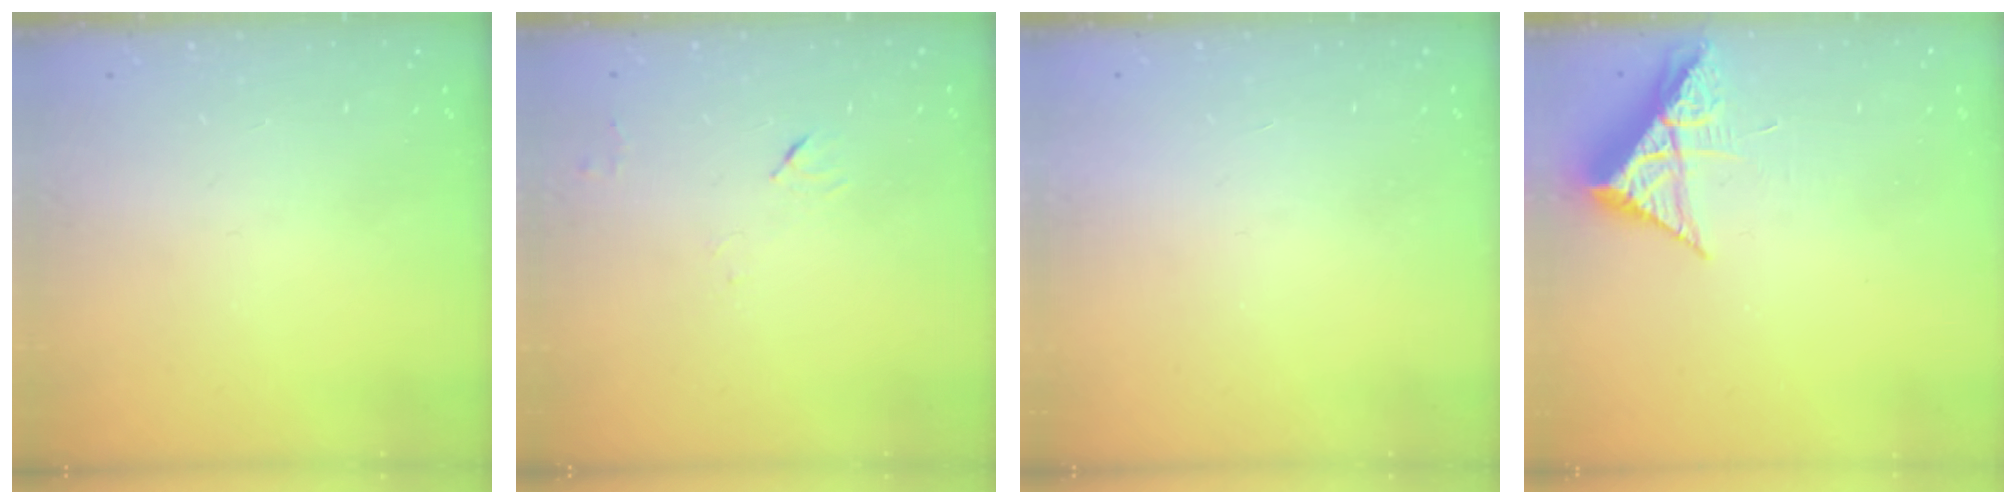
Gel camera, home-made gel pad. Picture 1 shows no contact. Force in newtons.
{"total": 3.7, "press": 3.6, "slide": 0.5}
{"total": 1.6, "press": 1.6, "slide": 0.1}
{"total": 7.0, "press": 7.0, "slide": 0.3}